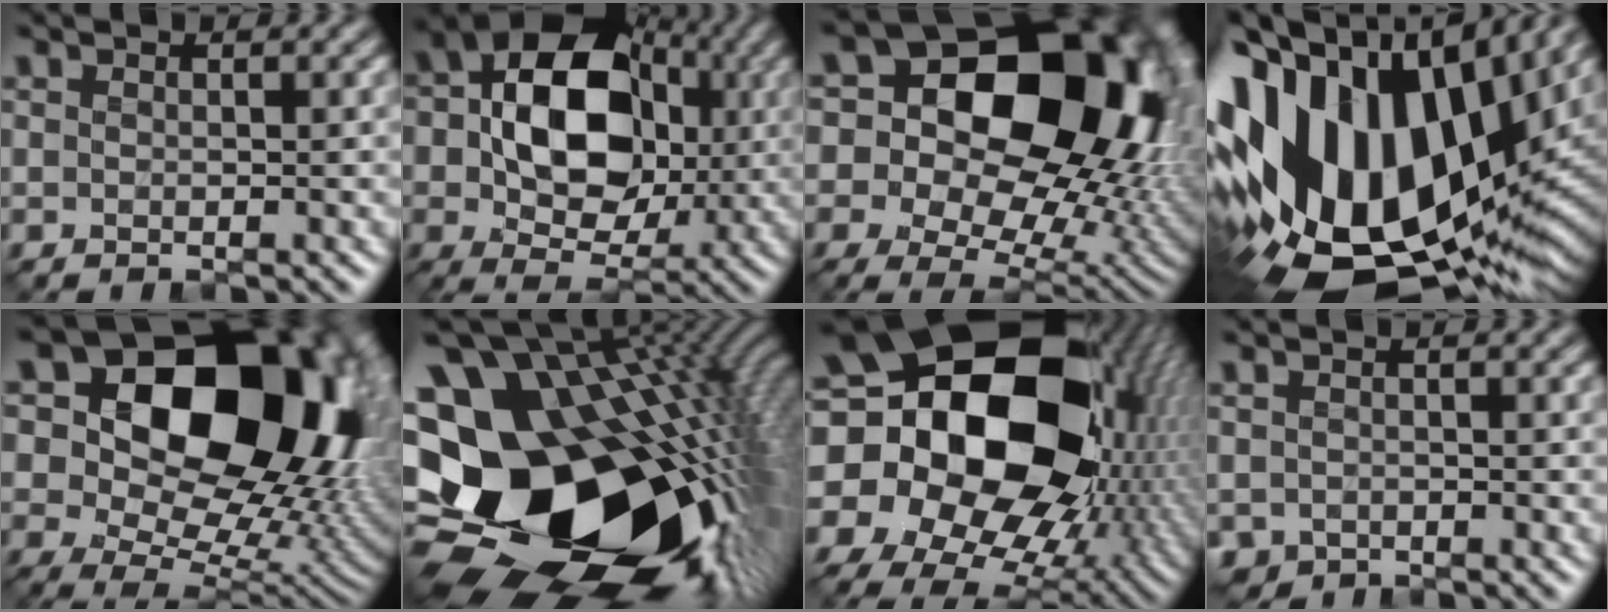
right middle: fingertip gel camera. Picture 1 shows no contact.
{"total": 13.1, "force": [1.2, 9.2, 9.3], "torque": [-0.141, 0.013, 0.011]}
{"total": 21.7, "force": [5.1, 16.0, 13.8], "torque": [-0.221, 0.022, 0.098]}
{"total": 19.6, "force": [2.2, 12.6, 14.9], "torque": [-0.312, 0.008, 0.034]}
{"total": 20.4, "force": [6.3, 14.5, 12.9], "torque": [-0.191, 0.026, 0.128]}
{"total": 21.3, "force": [-2.1, 15.0, 14.9], "torque": [-0.272, -0.067, -0.003]}
{"total": 23.0, "force": [1.8, 17.2, 15.2], "torque": [-0.305, -0.041, 0.045]}
{"total": 1.5, "force": [-1.0, 1.1, 0.2], "torque": [-0.001, -0.011, -0.022]}